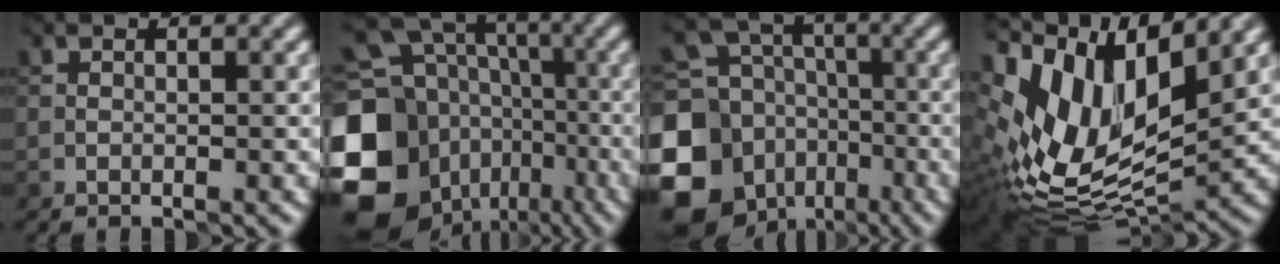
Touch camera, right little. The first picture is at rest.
{"total": 17.2, "force": [-4.5, 14.2, 8.6], "torque": [-0.215, -0.011, -0.069]}
{"total": 14.0, "force": [-5.0, 11.8, 5.7], "torque": [-0.169, -0.025, -0.102]}
{"total": 13.7, "force": [5.2, 7.1, 10.5], "torque": [-0.220, 0.006, 0.103]}